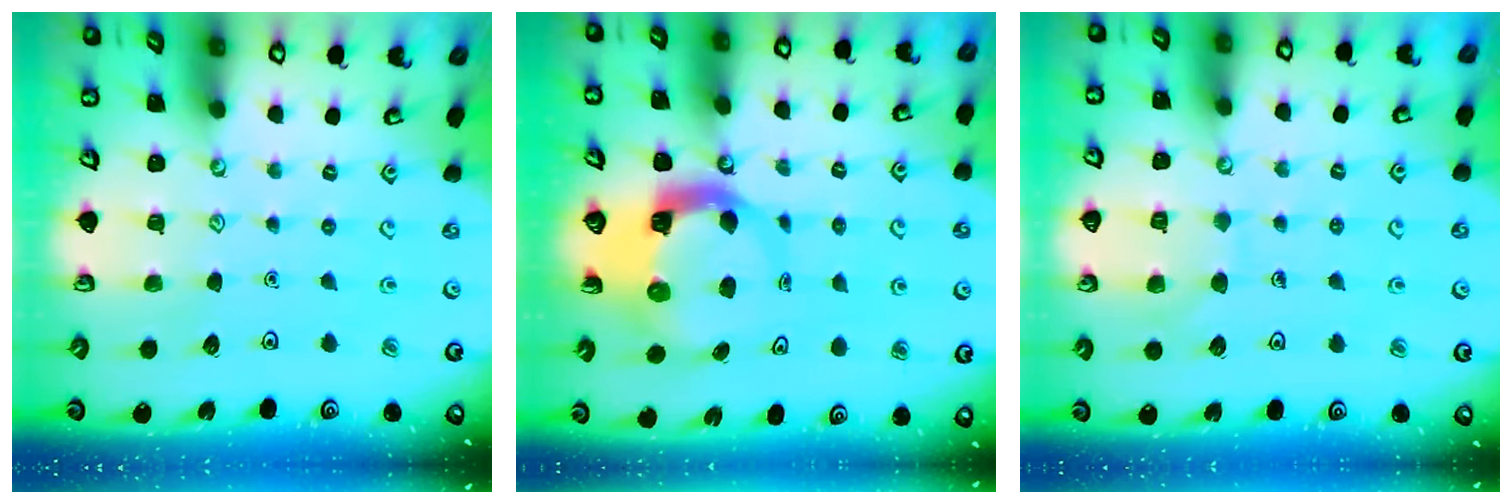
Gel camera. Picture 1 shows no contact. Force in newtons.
{"total": 6.2, "press": 6.1, "slide": 0.8}
{"total": 6.7, "press": 6.7, "slide": 0.4}